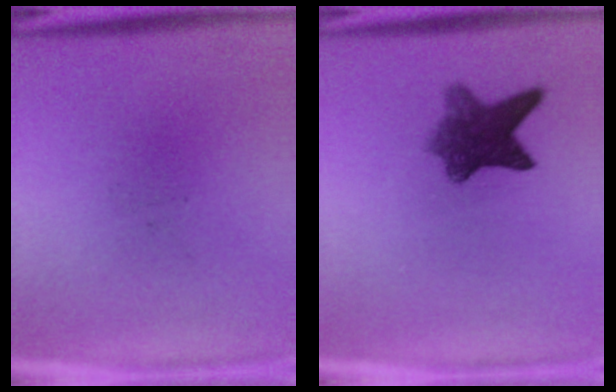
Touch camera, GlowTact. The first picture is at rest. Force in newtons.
{"total": 7.1}